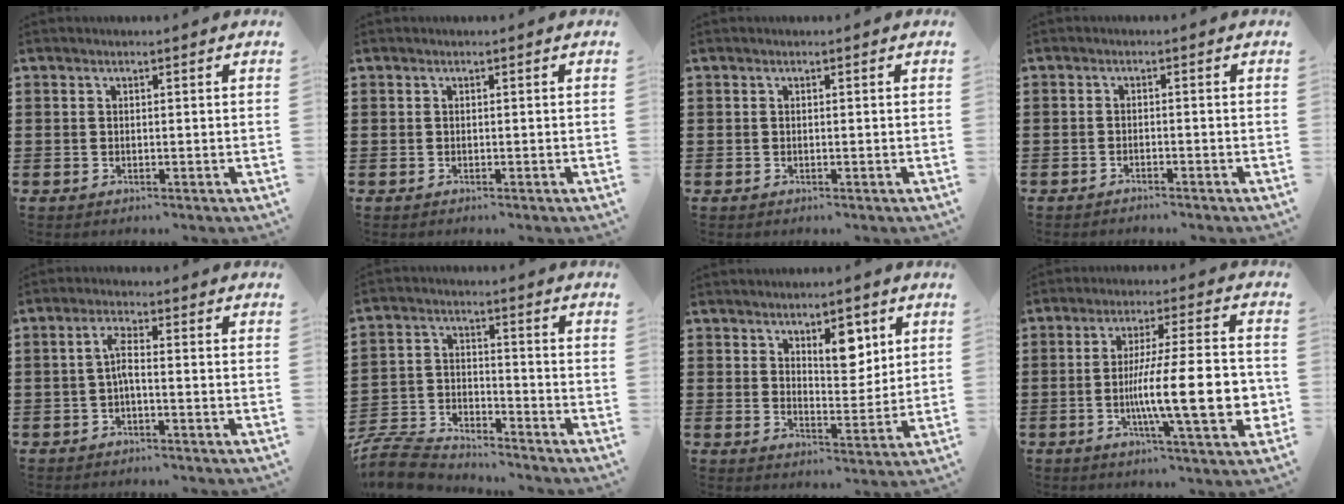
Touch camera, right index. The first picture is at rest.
{"total": 0.0}
{"total": 0.0}
{"total": 1.1, "force": [-1.1, 0.1, 0.1], "torque": [-0.005, 0.002, -0.024]}
{"total": 2.9, "force": [-0.7, 0.6, 2.7], "torque": [-0.059, 0.000, -0.018]}
{"total": 7.9, "force": [-7.6, 1.6, 1.3], "torque": [-0.045, 0.010, -0.156]}
{"total": 6.7, "force": [3.6, 3.4, 4.4], "torque": [-0.057, -0.007, 0.057]}
{"total": 16.3, "force": [-3.1, 3.0, 15.7], "torque": [-0.253, -0.015, -0.056]}